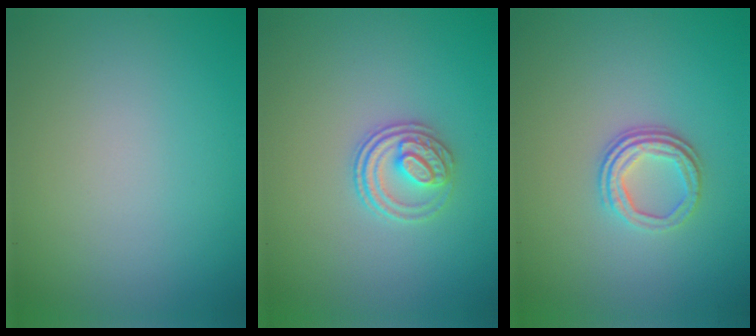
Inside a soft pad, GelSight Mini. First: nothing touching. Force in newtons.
{"total": 2.8, "press": 2.6, "slide": 1.2}
{"total": 3.1, "press": 2.3, "slide": 2.0}